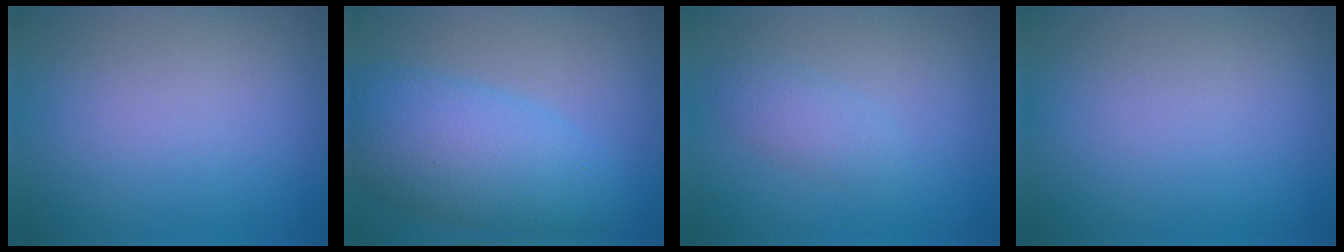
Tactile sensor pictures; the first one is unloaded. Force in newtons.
{"total": 7.4, "press": 7.4, "slide": 0.3}
{"total": 1.8, "press": 1.8, "slide": 0.1}
{"total": 0.0}